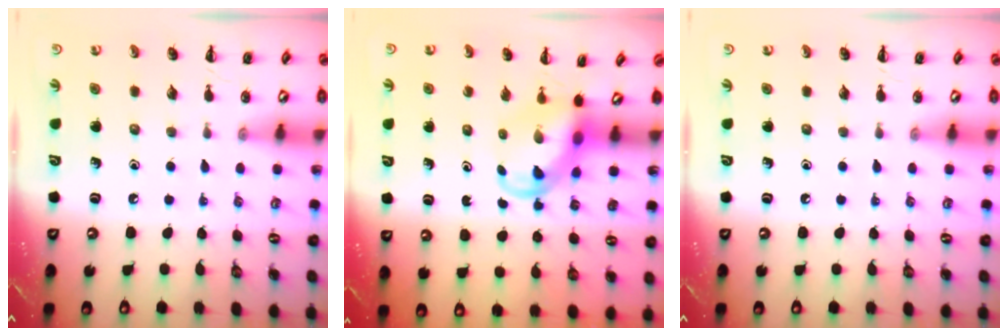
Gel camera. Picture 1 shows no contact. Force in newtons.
{"total": 4.0, "press": 3.9, "slide": 0.6}
{"total": 0.0}